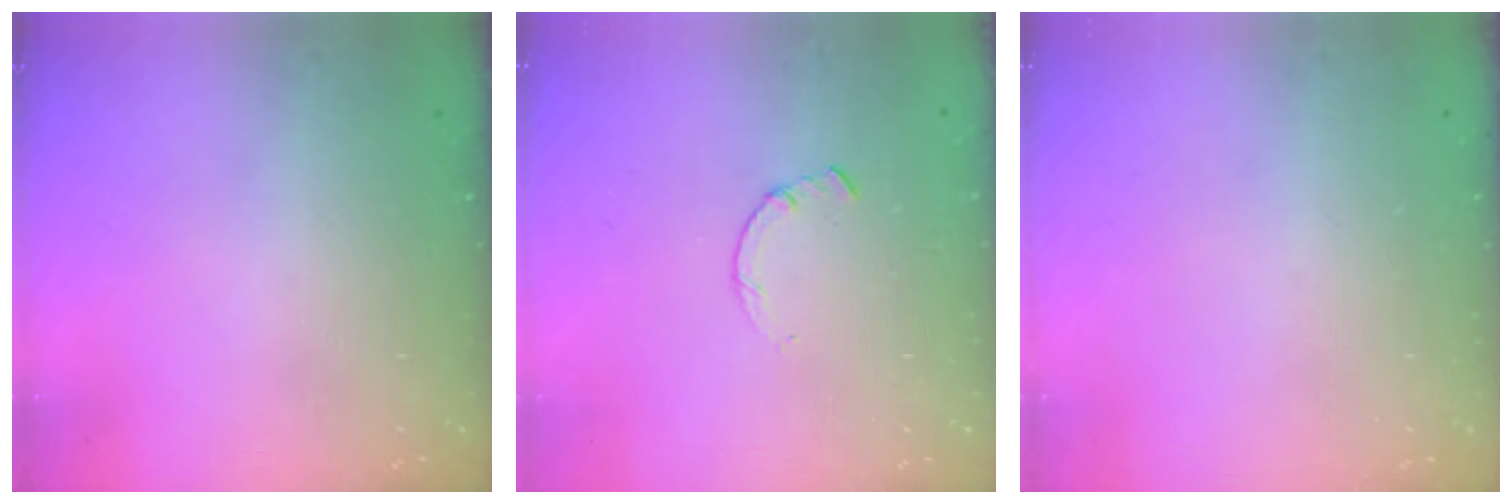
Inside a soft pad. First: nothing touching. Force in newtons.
{"total": 0.7, "press": 0.6, "slide": 0.2}
{"total": 0.0}